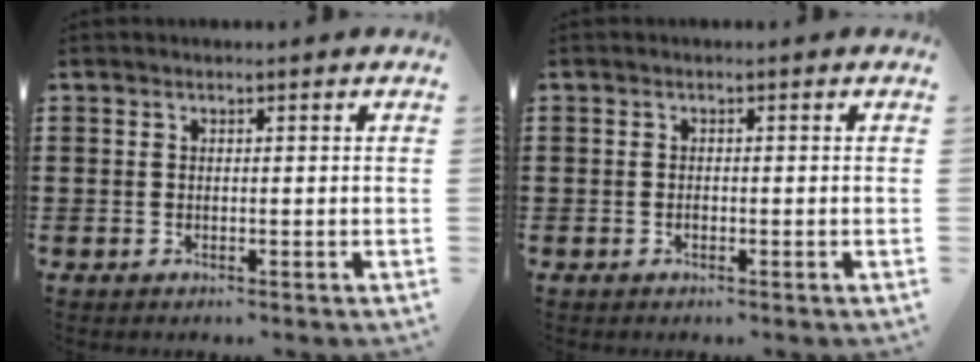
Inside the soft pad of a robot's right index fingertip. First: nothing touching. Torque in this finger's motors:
{"motor_torque": [1.17, 0.97, 0.00, -0.01]}